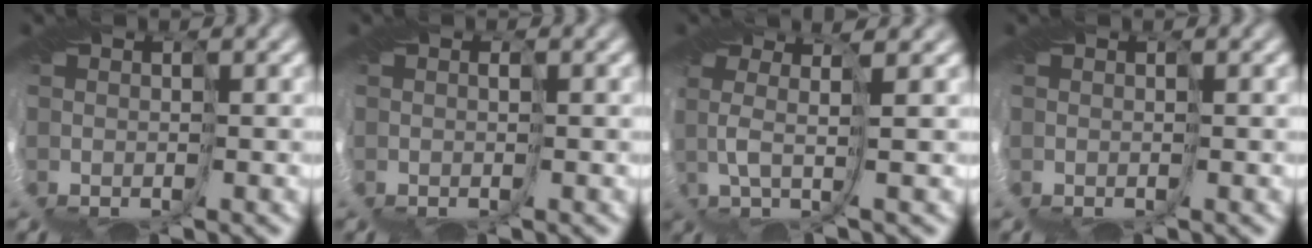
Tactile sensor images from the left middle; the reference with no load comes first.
{"total": 0.0}
{"total": 2.4, "force": [0.3, -0.6, 2.3], "torque": [-0.057, 0.011, 0.000]}
{"total": 0.0}